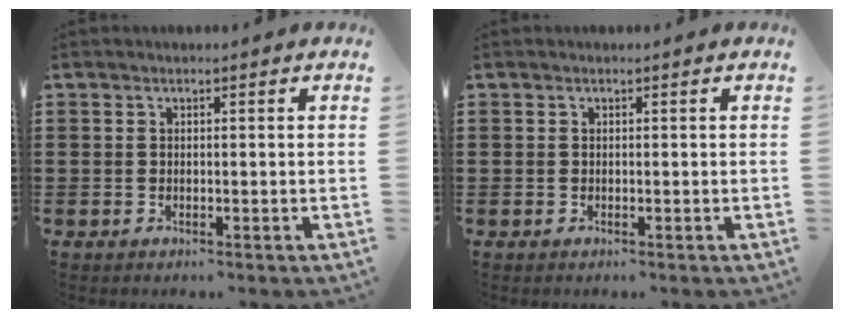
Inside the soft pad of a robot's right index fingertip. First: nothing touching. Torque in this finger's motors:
{"motor_torque": [-0.12, 0.11, 0.00, 0.00]}